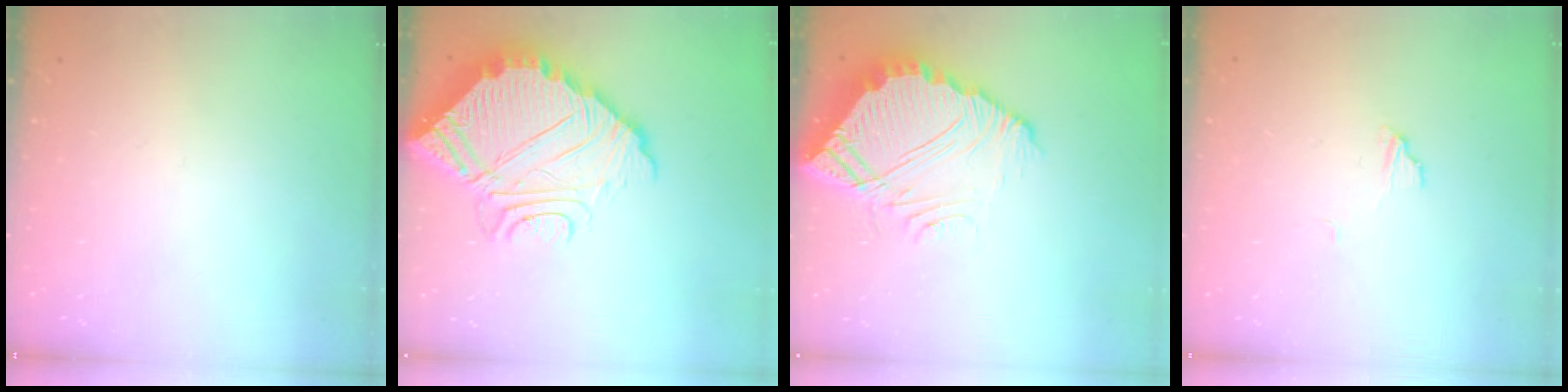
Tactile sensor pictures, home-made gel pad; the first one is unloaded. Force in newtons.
{"total": 14.5, "press": 14.5, "slide": 1.0}
{"total": 10.3, "press": 10.3, "slide": 0.8}
{"total": 3.1, "press": 3.1, "slide": 0.3}